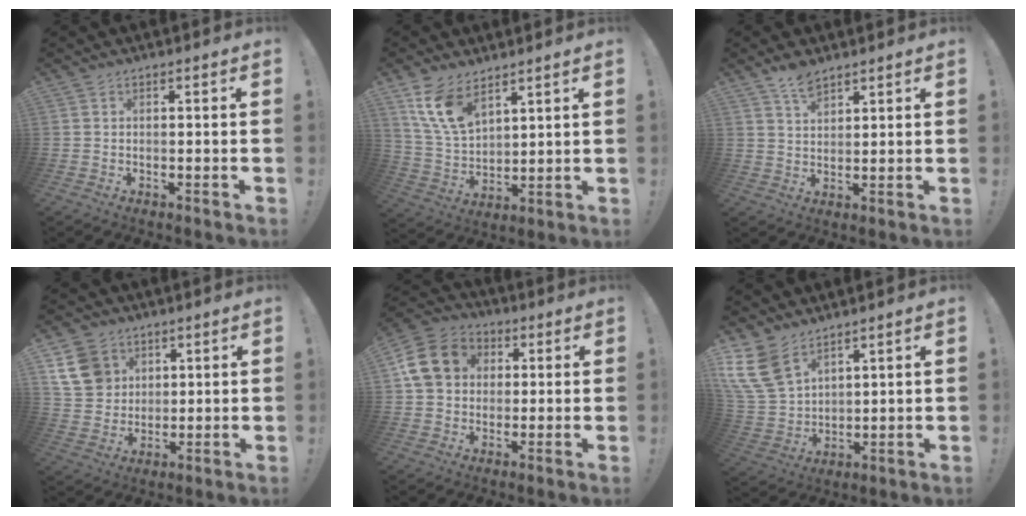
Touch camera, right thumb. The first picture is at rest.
{"total": 12.8, "force": [8.1, 6.9, 7.1], "torque": [-0.143, -0.037, 0.158]}
{"total": 5.6, "force": [4.6, 2.1, 2.5], "torque": [-0.039, -0.025, 0.083]}
{"total": 12.1, "force": [5.5, 9.9, 4.3], "torque": [-0.062, -0.019, 0.115]}
{"total": 14.3, "force": [3.6, 12.0, 6.9], "torque": [-0.106, 0.012, 0.078]}
{"total": 13.7, "force": [8.9, 7.8, 6.7], "torque": [-0.153, -0.049, 0.176]}